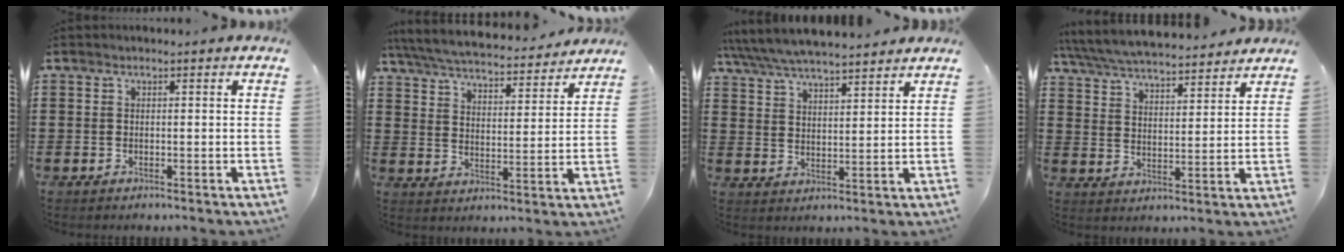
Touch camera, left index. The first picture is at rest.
{"total": 5.6, "force": [5.5, 0.1, 1.3], "torque": [-0.054, -0.038, 0.092]}
{"total": 5.9, "force": [5.6, 0.6, 1.7], "torque": [-0.056, -0.023, 0.100]}
{"total": 5.9, "force": [5.7, 0.4, 1.4], "torque": [-0.054, -0.032, 0.097]}